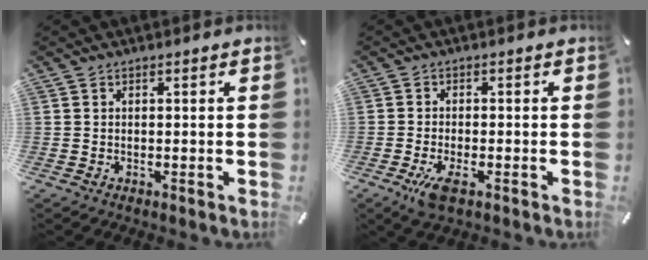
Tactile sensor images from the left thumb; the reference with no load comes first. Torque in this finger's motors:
{"motor_torque": [0.36, 0.47, 0.10, 0.04, 0.06]}